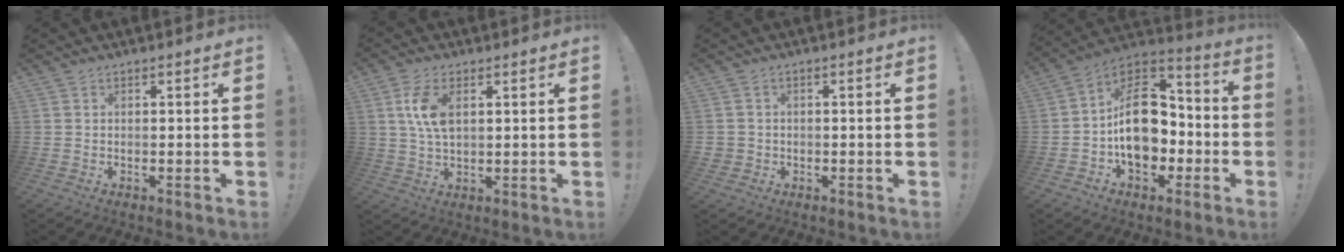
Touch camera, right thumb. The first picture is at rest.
{"total": 8.1, "force": [2.3, 4.2, 6.6], "torque": [-0.135, -0.005, 0.035]}
{"total": 2.1, "force": [-0.2, 2.0, 0.6], "torque": [-0.008, 0.003, -0.002]}
{"total": 20.4, "force": [-1.7, 14.2, 14.5], "torque": [-0.225, 0.021, -0.015]}